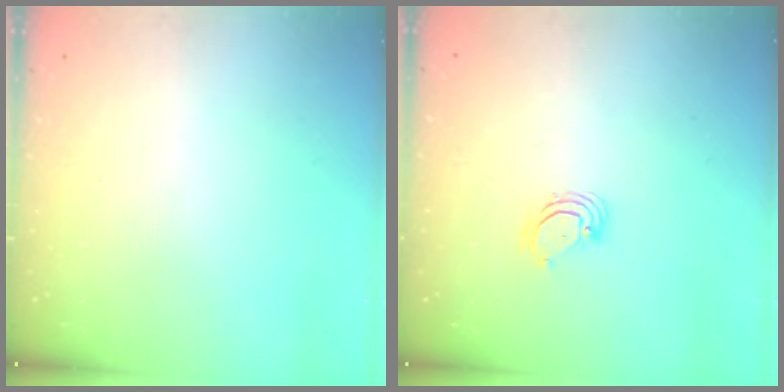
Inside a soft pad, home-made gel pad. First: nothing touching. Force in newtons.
{"total": 3.9, "press": 3.9, "slide": 0.1}